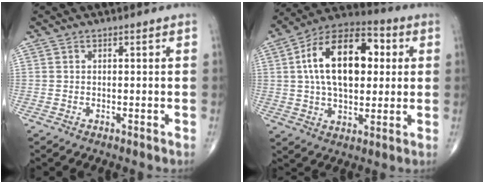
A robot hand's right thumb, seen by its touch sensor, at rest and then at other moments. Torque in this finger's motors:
{"motor_torque": [0.73, 3.95, 1.79, 0.08, 0.64]}